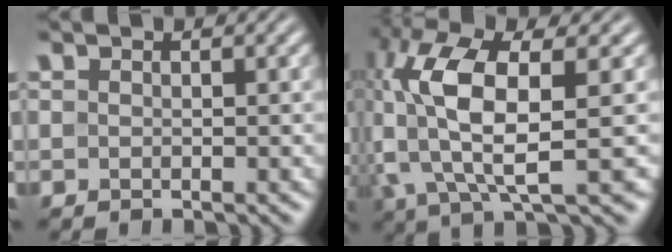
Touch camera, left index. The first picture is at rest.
{"total": 10.3, "force": [1.2, 3.8, 9.5], "torque": [-0.209, 0.007, 0.020]}